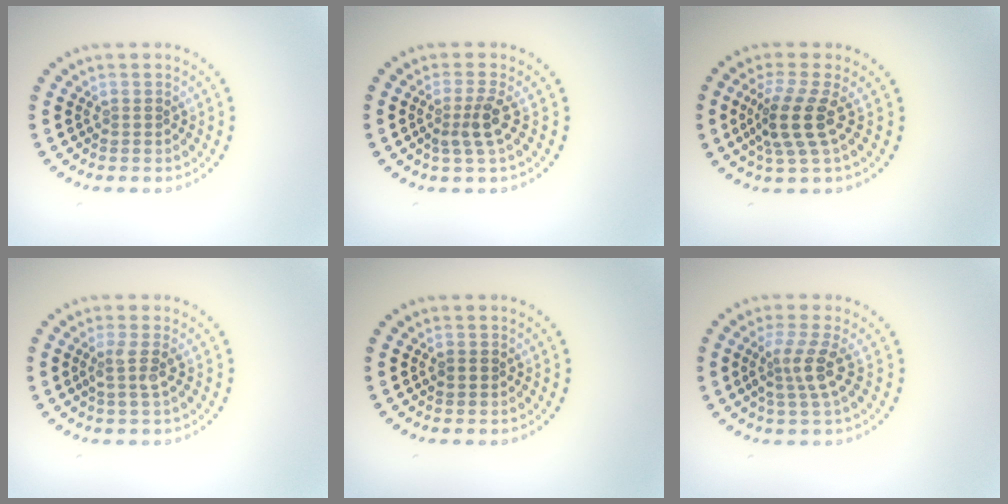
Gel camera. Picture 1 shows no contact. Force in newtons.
{"total": 2.4, "press": 1.8, "slide": 1.6}
{"total": 3.7, "press": 2.8, "slide": 2.4}
{"total": 1.8, "press": 1.3, "slide": 1.3}
{"total": 1.0, "press": 0.9, "slide": 0.2}
{"total": 2.9, "press": 2.2, "slide": 1.9}